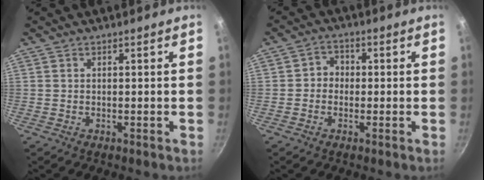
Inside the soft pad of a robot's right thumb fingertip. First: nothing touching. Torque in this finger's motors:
{"motor_torque": [-0.23, 0.05, -0.03, -0.04, 0.02]}